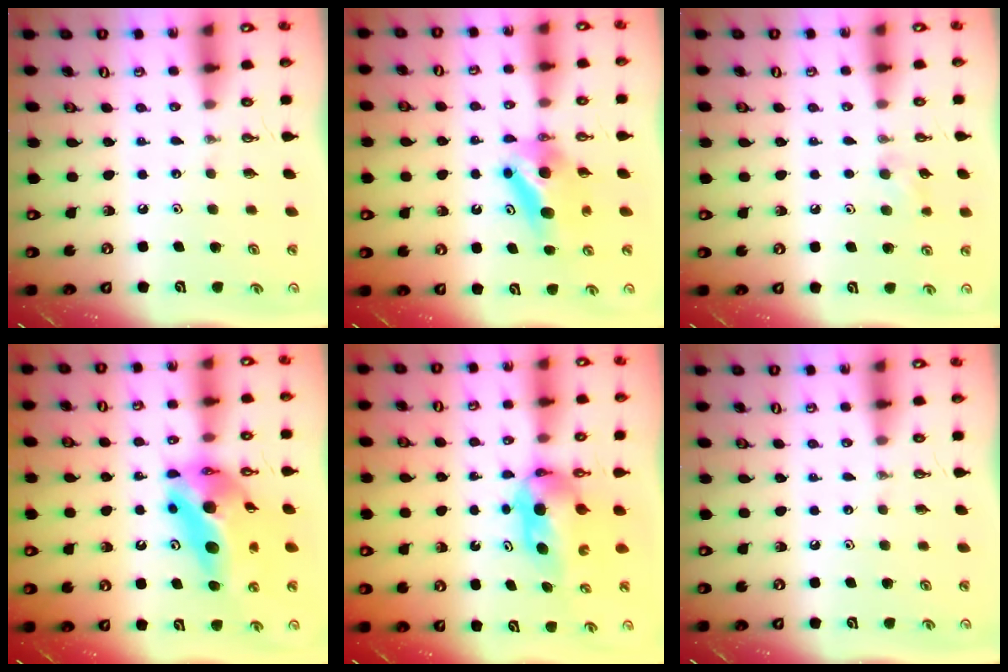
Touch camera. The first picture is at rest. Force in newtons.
{"total": 6.3, "press": 6.2, "slide": 0.9}
{"total": 7.9, "press": 7.3, "slide": 3.2}
{"total": 17.4, "press": 15.7, "slide": 7.4}
{"total": 6.1, "press": 5.0, "slide": 3.6}
{"total": 0.0}